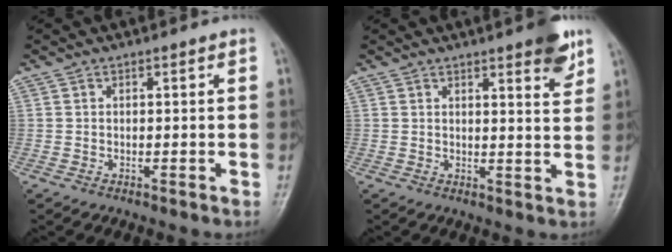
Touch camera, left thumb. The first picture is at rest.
{"total": 6.1, "force": [4.0, 1.2, 4.5], "torque": [-0.047, -0.022, 0.048]}